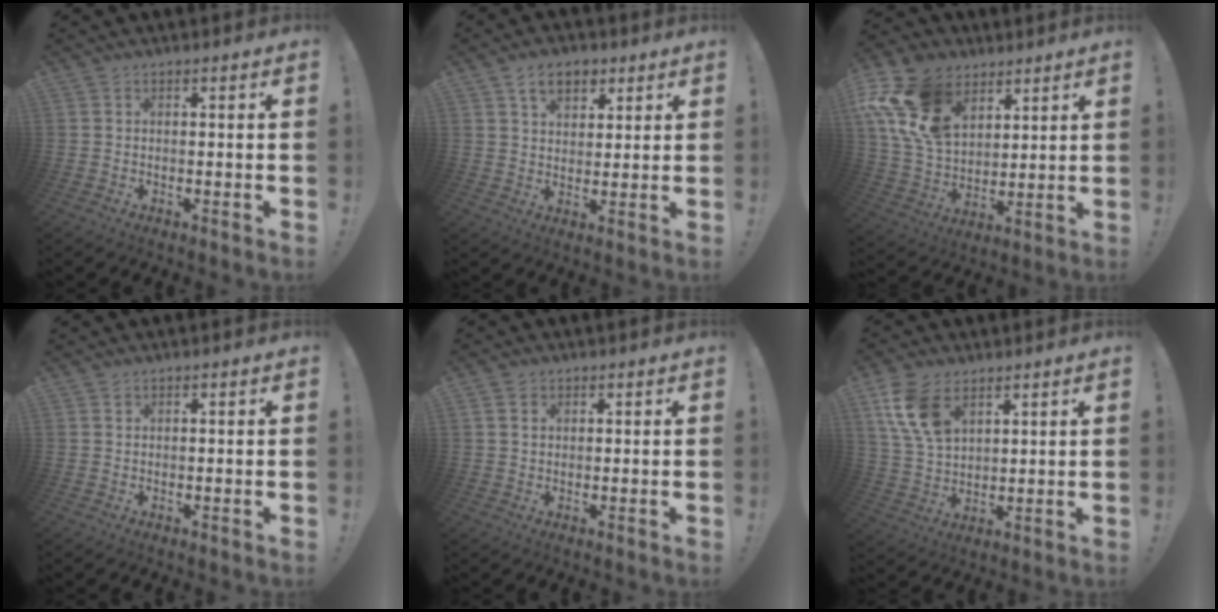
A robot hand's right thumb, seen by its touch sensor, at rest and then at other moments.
{"total": 8.2, "force": [4.4, 5.5, 4.3], "torque": [-0.065, -0.010, 0.083]}
{"total": 19.6, "force": [9.6, 13.3, 10.8], "torque": [-0.216, -0.047, 0.185]}
{"total": 0.6, "force": [0.5, 0.3, 0.1], "torque": [0.001, -0.001, 0.008]}
{"total": 2.1, "force": [0.8, 1.7, 0.9], "torque": [-0.016, 0.002, 0.016]}
{"total": 11.8, "force": [6.2, 7.0, 7.3], "torque": [-0.159, -0.013, 0.121]}